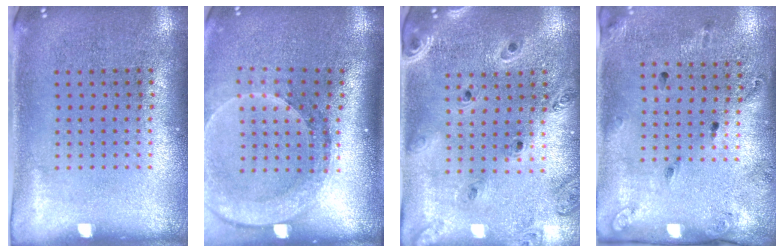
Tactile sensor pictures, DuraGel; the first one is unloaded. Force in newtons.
{"total": 2.6, "press": 2.0, "slide": 1.6}
{"total": 1.3, "press": 1.2, "slide": 0.3}
{"total": 1.9, "press": 1.1, "slide": 1.5}